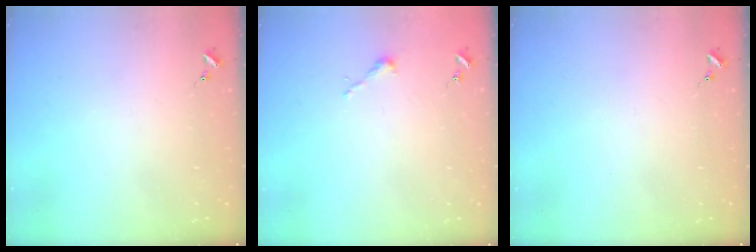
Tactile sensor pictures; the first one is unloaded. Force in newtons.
{"total": 2.5, "press": 2.5, "slide": 0.2}
{"total": 0.0}